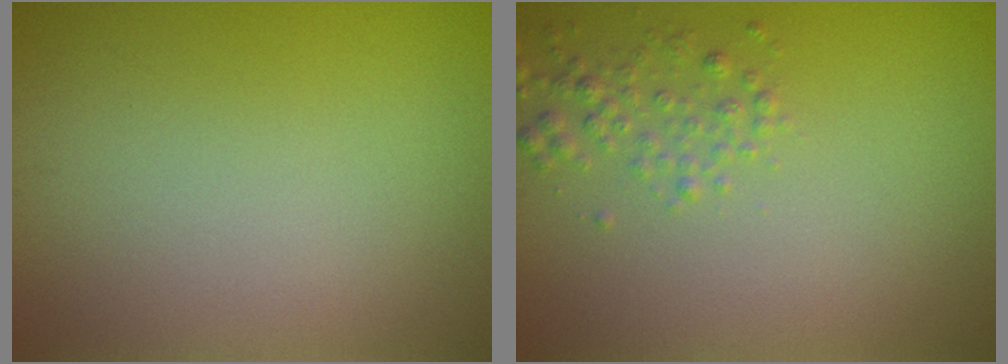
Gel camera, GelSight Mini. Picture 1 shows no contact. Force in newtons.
{"total": 1.8, "press": 1.8, "slide": 0.1}